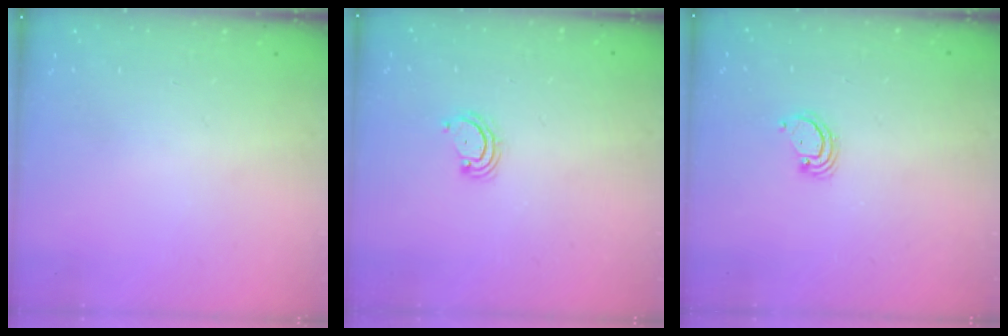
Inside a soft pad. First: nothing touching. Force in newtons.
{"total": 2.9, "press": 2.9, "slide": 0.3}
{"total": 2.5, "press": 2.5, "slide": 0.2}